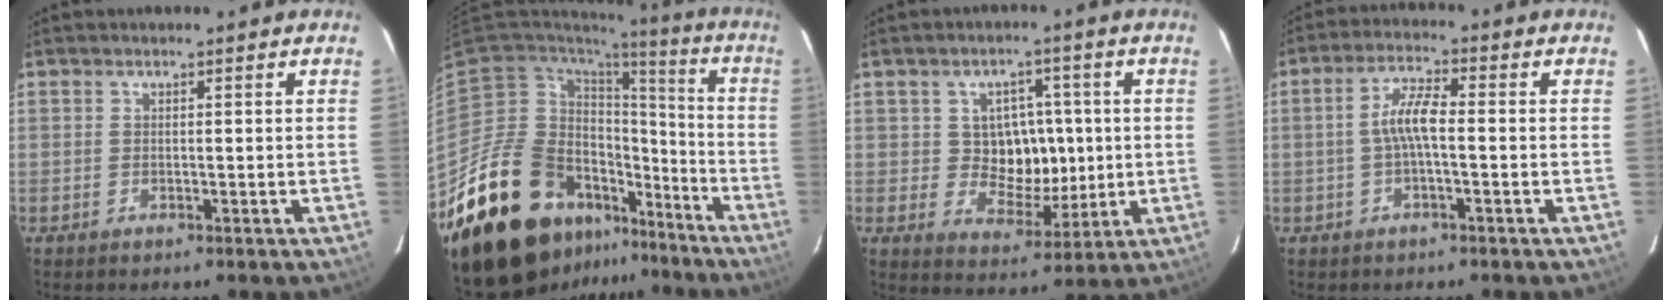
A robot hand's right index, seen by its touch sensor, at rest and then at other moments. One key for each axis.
{"total": 21.1, "fx": -13.8, "fy": 12.4, "fz": 10.1, "tx": -0.206, "ty": 0.012, "tz": -0.213}
{"total": 8.4, "fx": 0.4, "fy": 7.3, "fz": 4.3, "tx": -0.075, "ty": 0.008, "tz": 0.015}
{"total": 5.1, "fx": -0.8, "fy": 1.1, "fz": 4.9, "tx": -0.102, "ty": 0.013, "tz": -0.016}